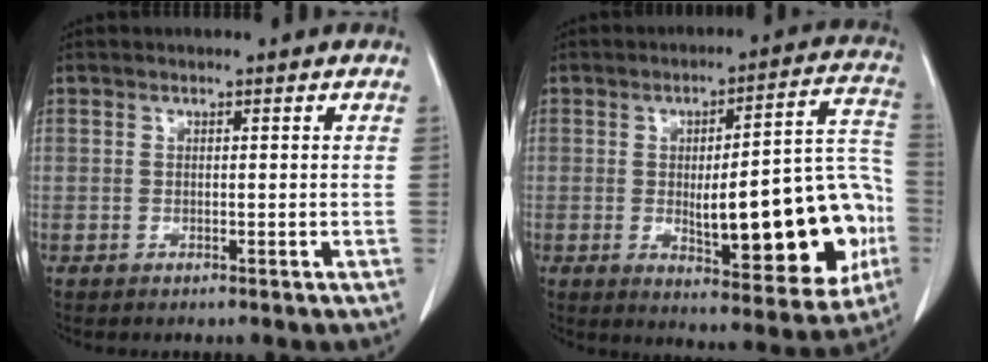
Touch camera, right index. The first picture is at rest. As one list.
[{"total": 20.9, "force": [-3.8, 5.4, 19.8], "torque": [-0.198, 0.030, -0.031]}]